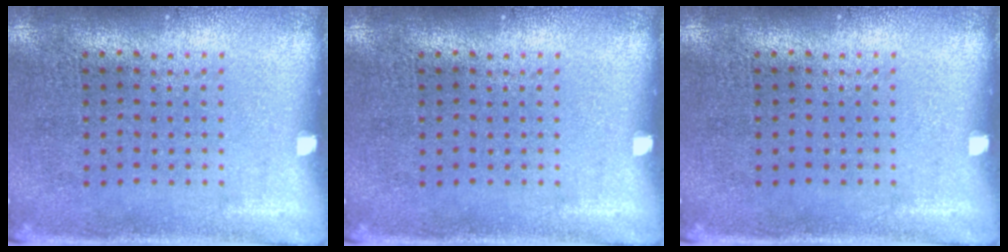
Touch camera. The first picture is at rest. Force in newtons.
{"total": 0.0}
{"total": 0.0}